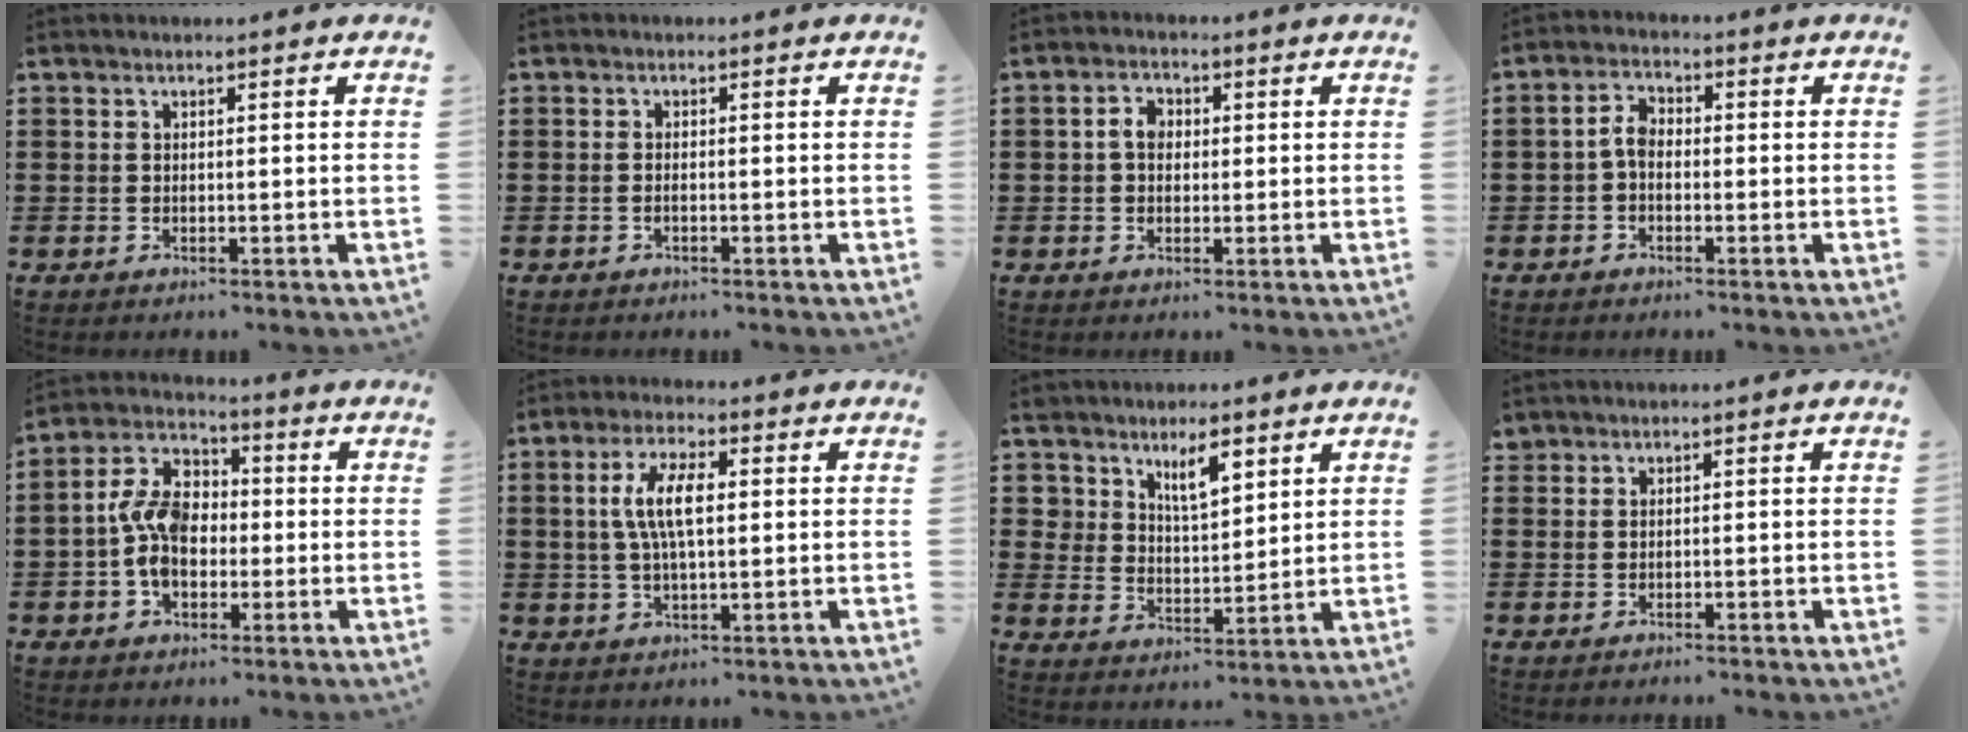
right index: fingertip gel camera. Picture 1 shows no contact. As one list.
[{"total": 0.7, "force": [-0.3, -0.1, 0.6], "torque": [-0.014, -0.008, -0.004]}, {"total": 3.2, "force": [0.0, 2.4, 2.1], "torque": [-0.047, 0.011, -0.002]}, {"total": 3.4, "force": [-0.7, 2.1, 2.6], "torque": [-0.058, 0.005, -0.017]}, {"total": 8.9, "force": [-0.9, 6.1, 6.3], "torque": [-0.150, 0.008, -0.018]}, {"total": 7.0, "force": [0.7, 2.5, 6.5], "torque": [-0.140, 0.005, 0.005]}, {"total": 6.1, "force": [4.4, 3.1, 3.0], "torque": [-0.053, -0.002, 0.075]}, {"total": 0.6, "force": [0.2, 0.5, -0.1], "torque": [-0.001, 0.003, 0.003]}]